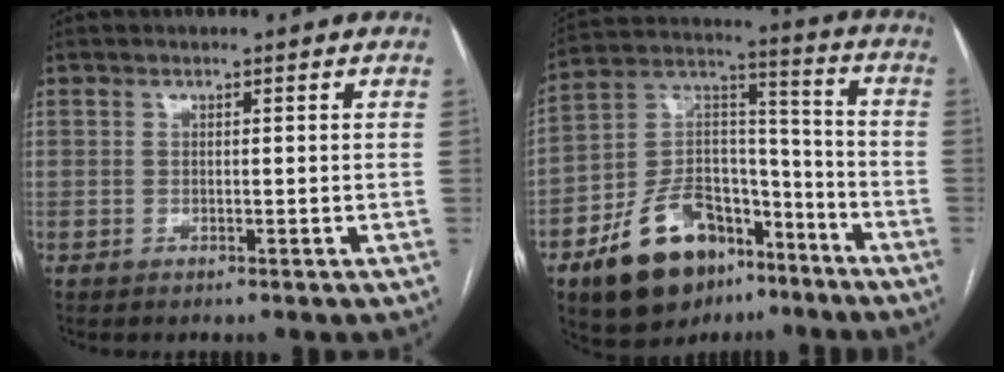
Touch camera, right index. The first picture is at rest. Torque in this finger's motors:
{"motor_torque": [-0.03, -0.14, -0.07, -0.06]}